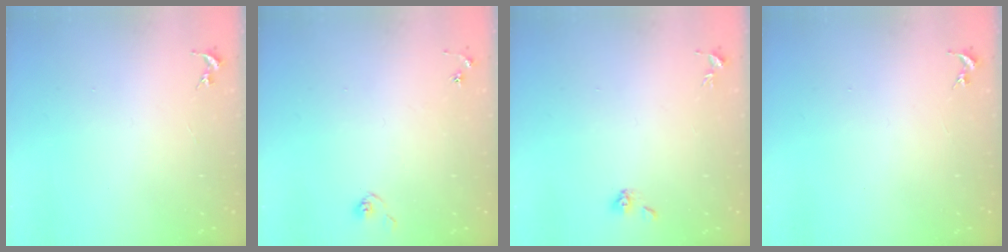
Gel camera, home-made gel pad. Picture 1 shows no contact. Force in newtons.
{"total": 5.0, "press": 5.0, "slide": 0.5}
{"total": 4.0, "press": 3.5, "slide": 2.1}
{"total": 0.0}